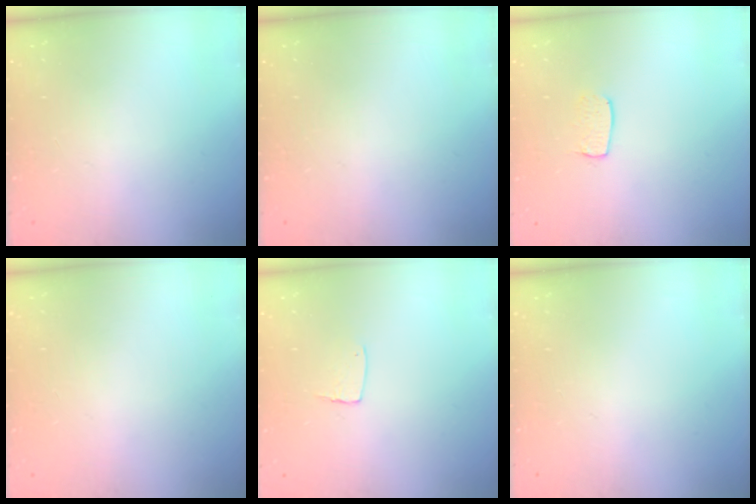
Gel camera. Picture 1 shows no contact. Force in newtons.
{"total": 0.0}
{"total": 5.5, "press": 5.5, "slide": 0.4}
{"total": 0.0}
{"total": 5.1, "press": 5.1, "slide": 0.4}
{"total": 0.0}